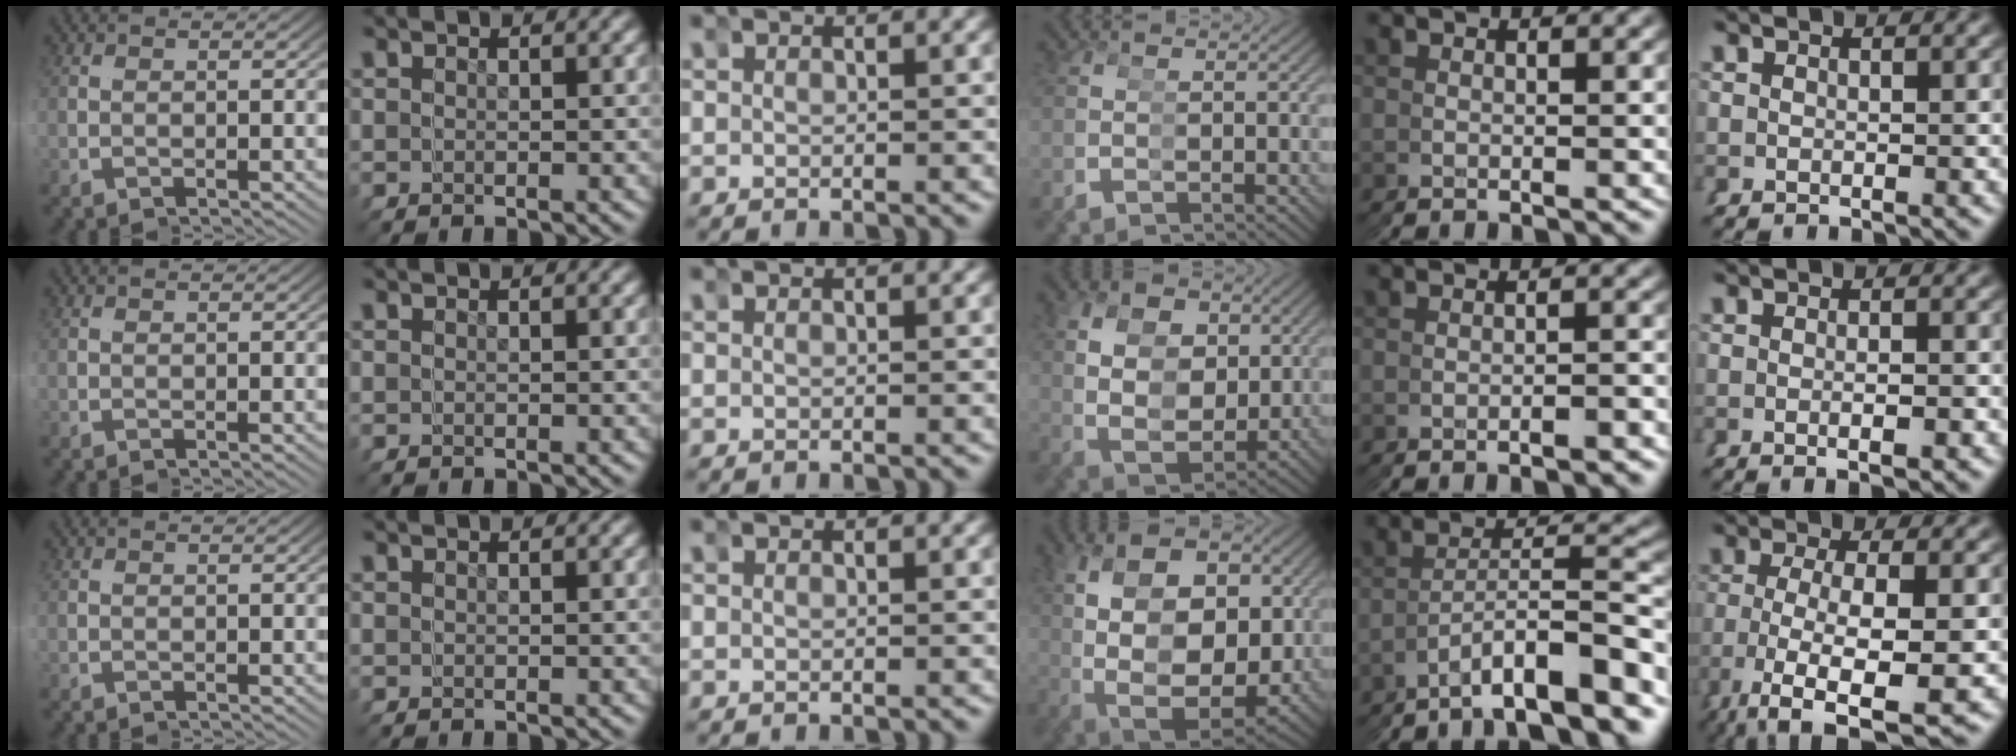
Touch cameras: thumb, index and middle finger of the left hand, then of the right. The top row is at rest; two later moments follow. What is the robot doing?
{"motion": "grasp_and_lifting", "object": "bandage"}